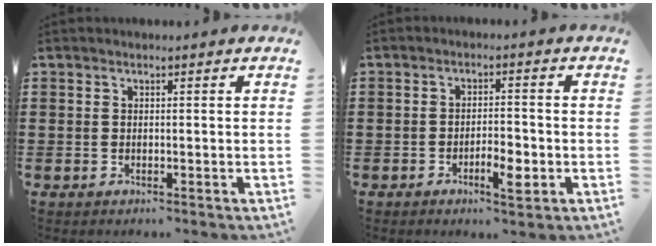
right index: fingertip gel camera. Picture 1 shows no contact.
{"total": 4.2, "force": [-1.9, 1.3, 3.4], "torque": [-0.057, 0.004, -0.034]}